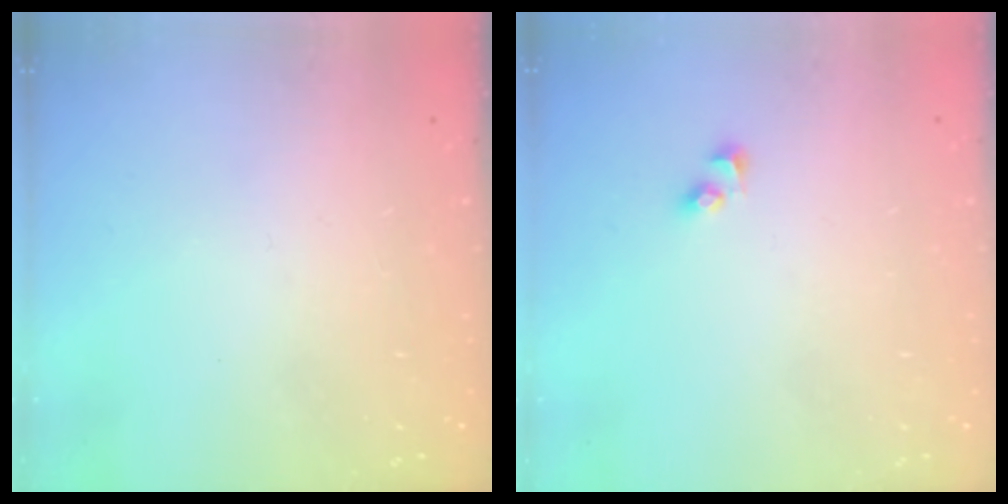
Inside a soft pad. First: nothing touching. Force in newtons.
{"total": 2.5, "press": 2.5, "slide": 0.3}